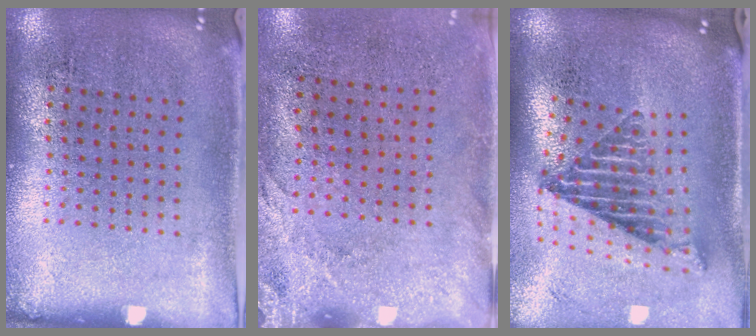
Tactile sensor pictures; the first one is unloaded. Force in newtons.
{"total": 2.7, "press": 2.1, "slide": 1.6}
{"total": 2.6, "press": 1.7, "slide": 1.9}